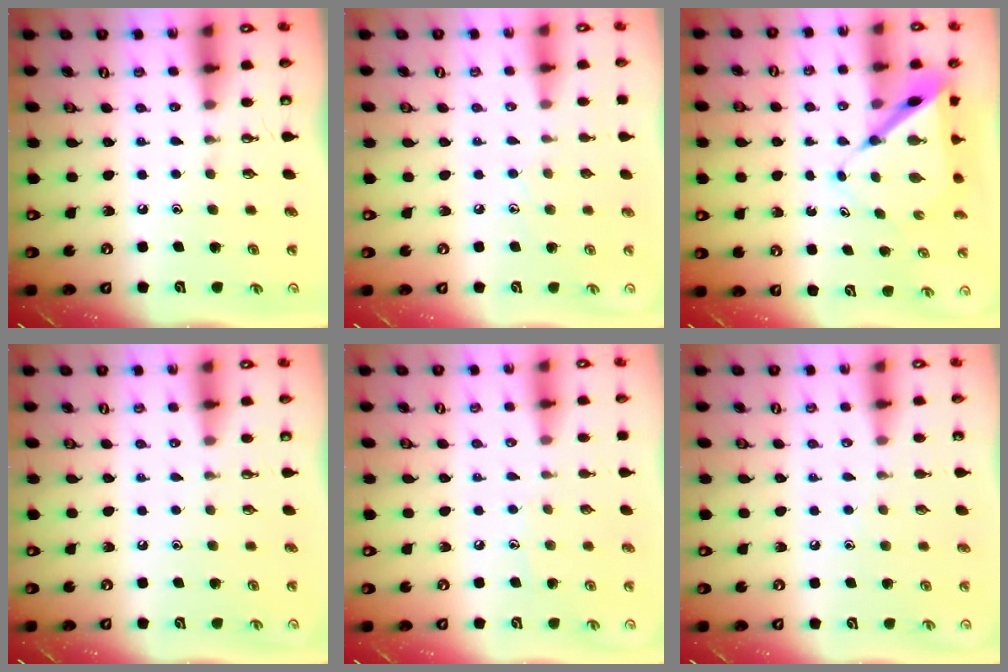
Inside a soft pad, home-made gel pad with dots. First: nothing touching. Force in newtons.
{"total": 5.7, "press": 5.6, "slide": 0.6}
{"total": 7.4, "press": 7.4, "slide": 0.6}
{"total": 0.0}
{"total": 3.9, "press": 3.8, "slide": 0.4}
{"total": 3.0, "press": 2.9, "slide": 0.4}